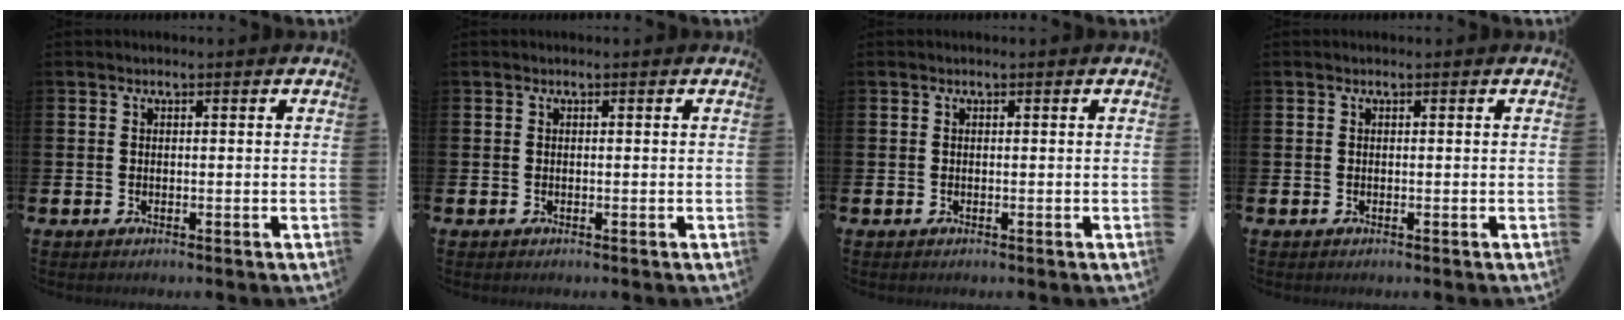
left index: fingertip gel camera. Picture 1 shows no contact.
{"total": 0.0}
{"total": 0.0}
{"total": 0.0}